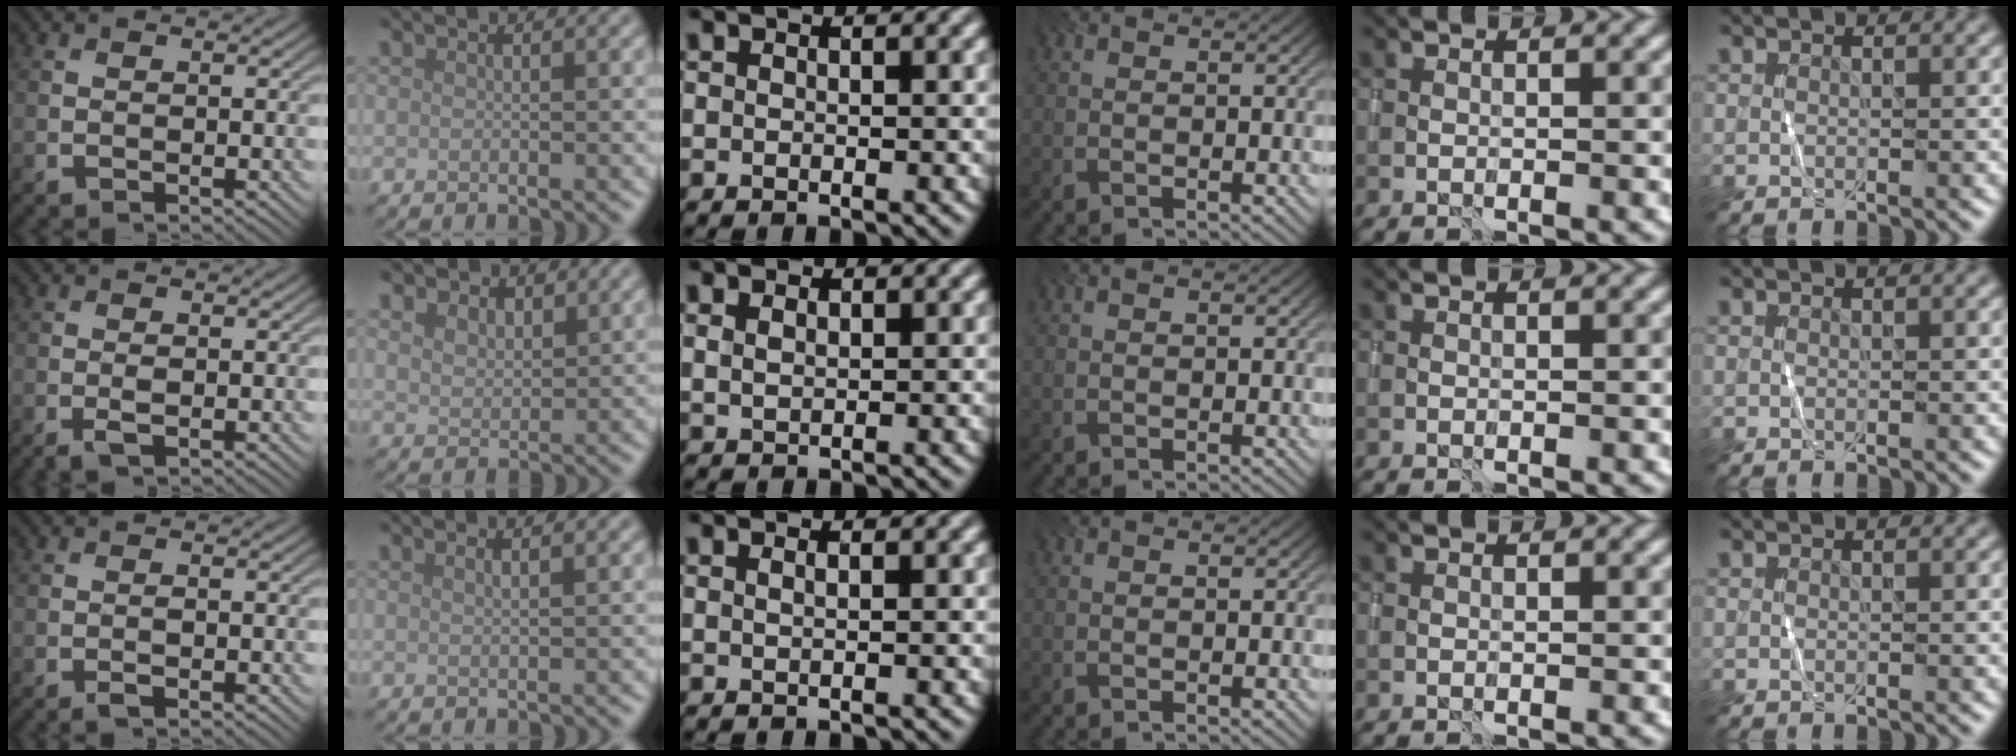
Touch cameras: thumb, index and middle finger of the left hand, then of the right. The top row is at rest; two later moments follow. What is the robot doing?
{"motion": "wrap", "object": "sponge"}